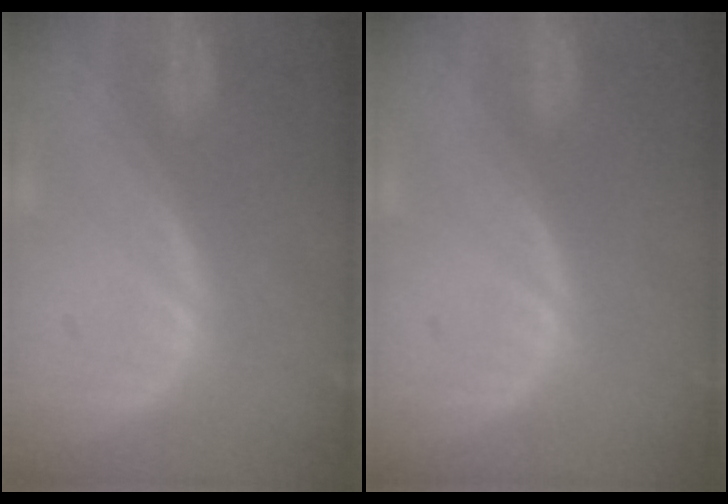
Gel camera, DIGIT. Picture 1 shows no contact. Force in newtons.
{"total": 0.0}